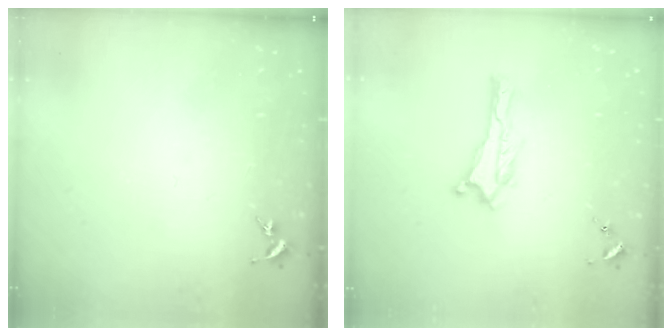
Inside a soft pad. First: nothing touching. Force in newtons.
{"total": 0.0}